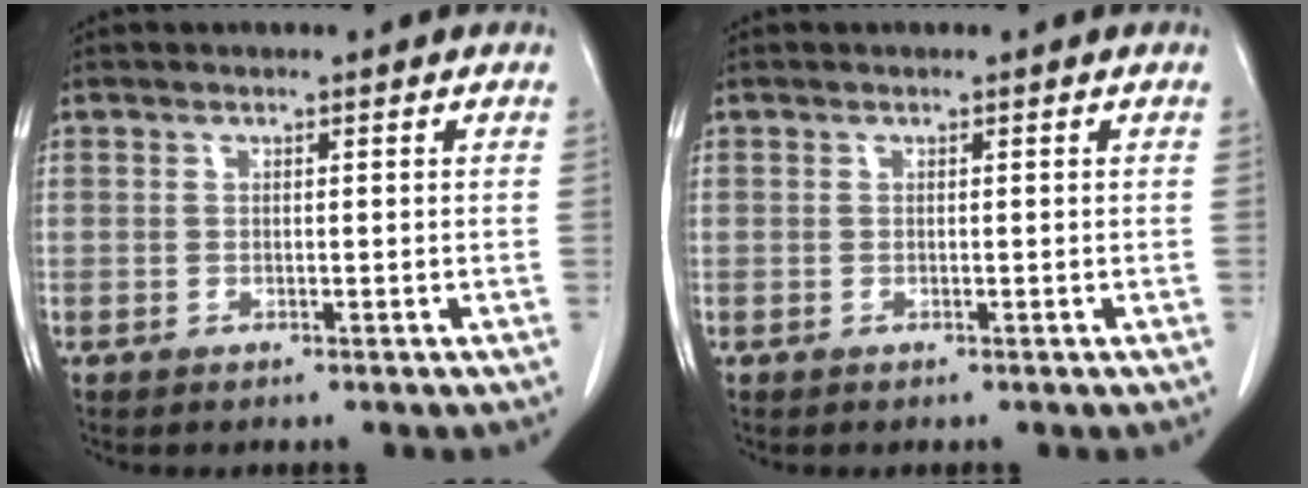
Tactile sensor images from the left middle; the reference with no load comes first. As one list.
[{"total": 0.0}]